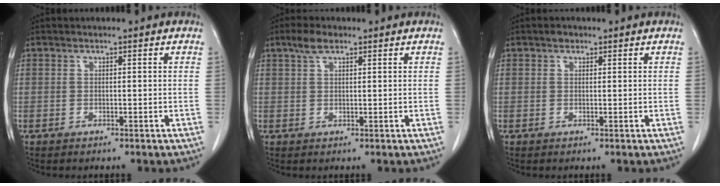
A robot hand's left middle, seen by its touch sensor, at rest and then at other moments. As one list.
[{"total": 2.9, "force": [1.9, 1.1, 1.9], "torque": [-0.042, 0.009, 0.037]}, {"total": 0.9, "force": [0.6, 0.6, 0.3], "torque": [-0.006, 0.002, 0.008]}]